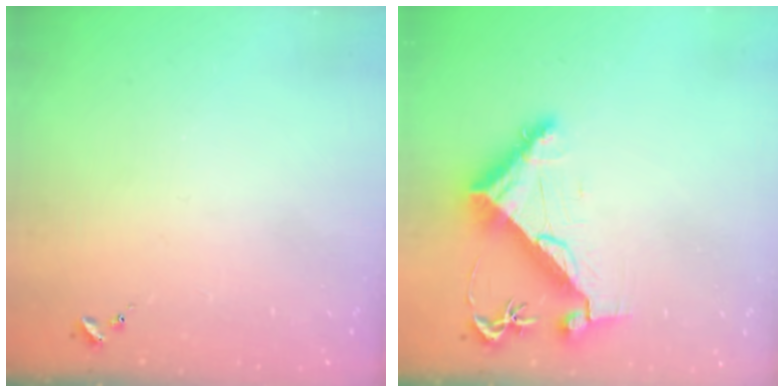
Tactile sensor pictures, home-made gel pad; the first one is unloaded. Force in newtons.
{"total": 8.5, "press": 8.4, "slide": 1.4}